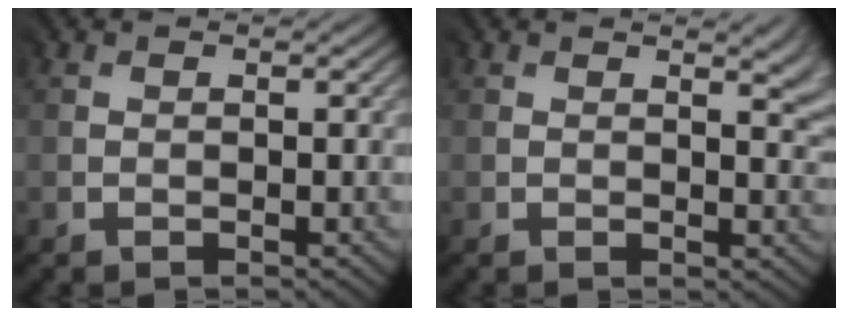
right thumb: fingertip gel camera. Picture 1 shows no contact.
{"total": 4.0, "force": [1.2, 1.2, 3.6], "torque": [-0.041, -0.001, 0.017]}